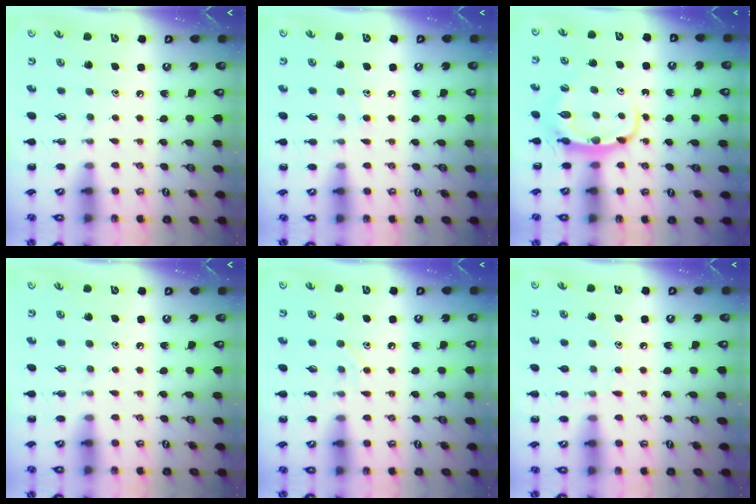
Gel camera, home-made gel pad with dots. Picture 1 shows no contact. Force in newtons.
{"total": 6.3, "press": 5.9, "slide": 2.3}
{"total": 6.4, "press": 6.3, "slide": 0.6}
{"total": 0.0}
{"total": 3.8, "press": 3.7, "slide": 1.1}
{"total": 6.5, "press": 6.1, "slide": 2.3}